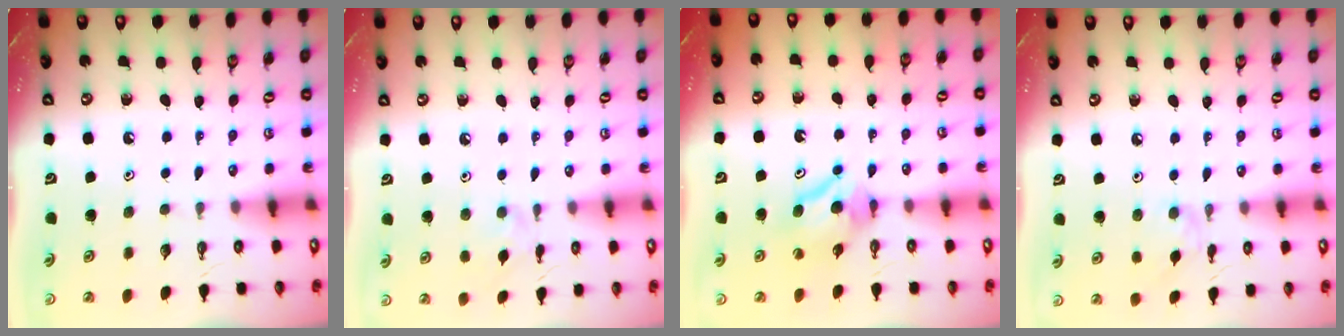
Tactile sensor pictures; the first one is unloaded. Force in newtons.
{"total": 1.8, "press": 1.7, "slide": 0.5}
{"total": 7.5, "press": 7.5, "slide": 0.2}
{"total": 2.1, "press": 2.1, "slide": 0.4}